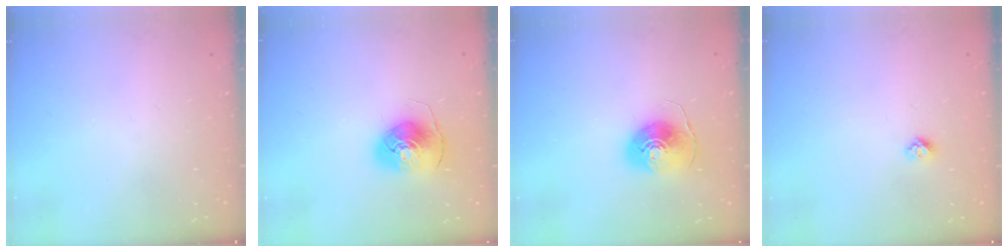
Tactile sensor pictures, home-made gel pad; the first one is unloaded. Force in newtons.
{"total": 9.2, "press": 9.1, "slide": 1.0}
{"total": 8.8, "press": 8.8, "slide": 0.6}
{"total": 4.5, "press": 4.4, "slide": 0.5}